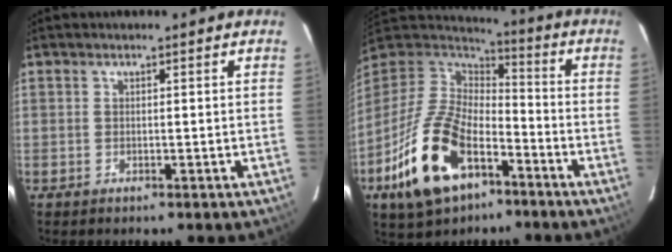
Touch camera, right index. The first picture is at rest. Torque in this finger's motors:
{"motor_torque": [1.11, -1.03, 1.05, 0.21]}